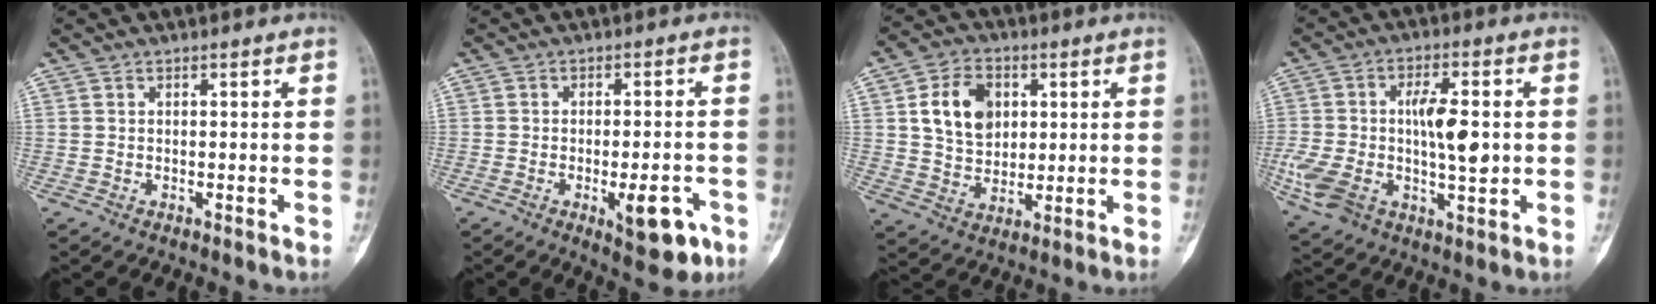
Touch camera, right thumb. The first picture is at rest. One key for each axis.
{"total": 8.7, "fx": -3.7, "fy": 3.4, "fz": 7.1, "tx": -0.078, "ty": 0.011, "tz": -0.041}
{"total": 10.9, "fx": 2.9, "fy": 8.1, "fz": 6.7, "tx": -0.088, "ty": -0.007, "tz": 0.055}
{"total": 15.5, "fx": -0.5, "fy": 8.0, "fz": 13.3, "tx": -0.249, "ty": 0.014, "tz": -0.001}